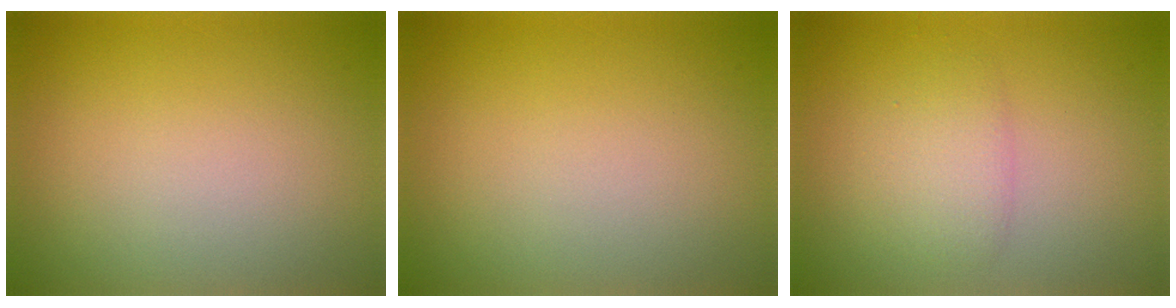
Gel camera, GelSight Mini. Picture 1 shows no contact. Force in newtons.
{"total": 0.0}
{"total": 2.1, "press": 2.1, "slide": 0.1}